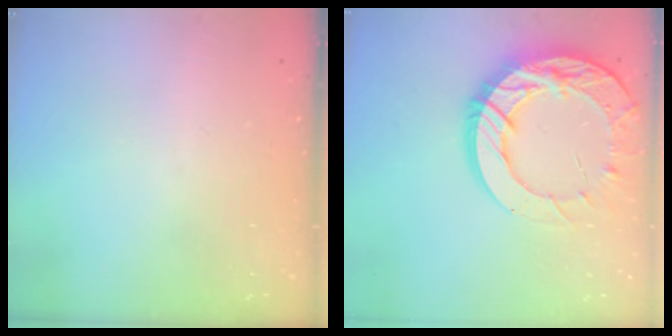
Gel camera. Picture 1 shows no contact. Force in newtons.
{"total": 21.2, "press": 21.1, "slide": 2.1}